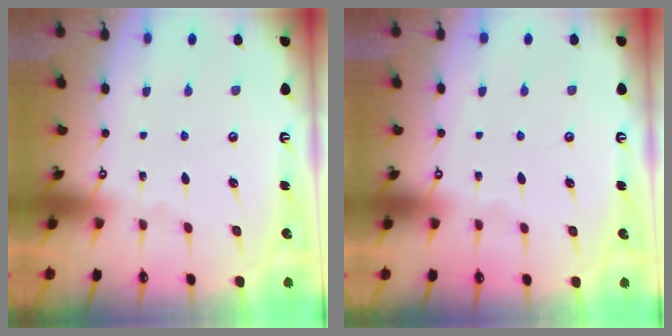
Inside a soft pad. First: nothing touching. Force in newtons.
{"total": 4.0, "press": 4.0, "slide": 0.1}